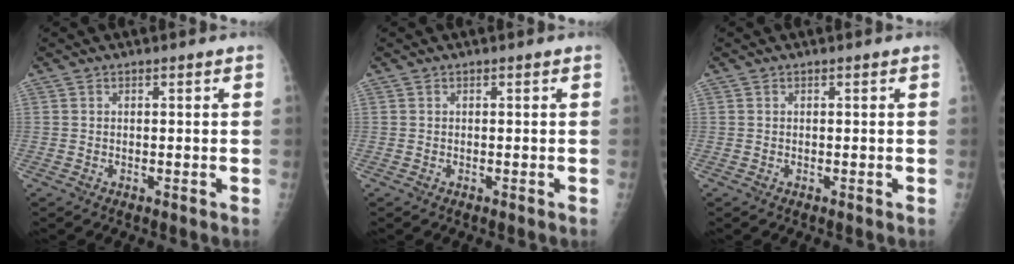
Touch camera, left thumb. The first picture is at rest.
{"total": 0.0}
{"total": 0.0}